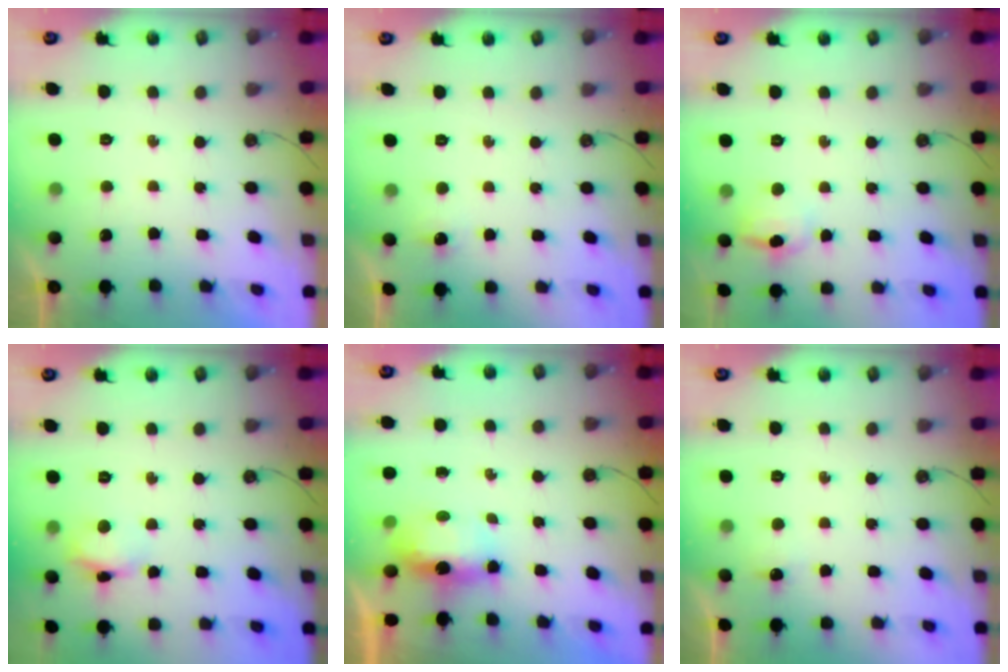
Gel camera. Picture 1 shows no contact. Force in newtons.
{"total": 3.0, "press": 2.8, "slide": 1.0}
{"total": 8.4, "press": 8.2, "slide": 1.4}
{"total": 7.7, "press": 7.6, "slide": 0.5}
{"total": 5.8, "press": 5.6, "slide": 1.5}
{"total": 4.4, "press": 4.3, "slide": 0.9}